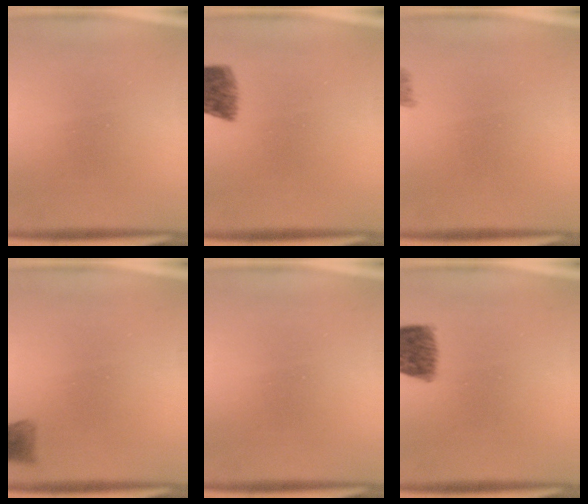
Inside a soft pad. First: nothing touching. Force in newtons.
{"total": 6.8}
{"total": 2.0}
{"total": 2.0}
{"total": 0.0}
{"total": 8.1}